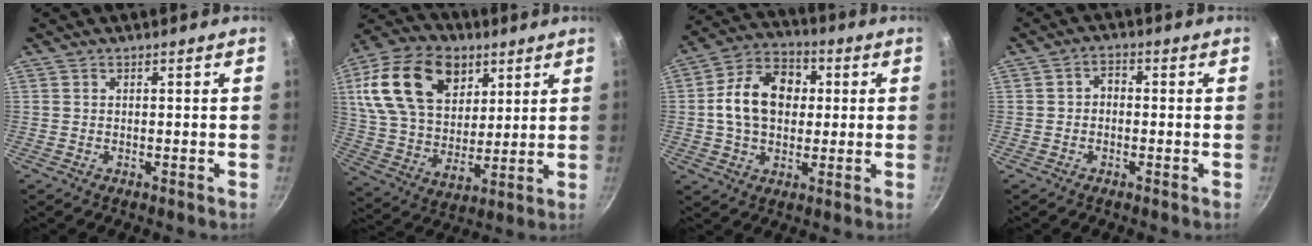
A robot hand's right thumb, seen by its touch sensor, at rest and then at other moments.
{"total": 22.6, "force": [9.0, 15.0, 14.3], "torque": [-0.236, -0.016, 0.161]}
{"total": 14.2, "force": [1.3, 10.4, 9.6], "torque": [-0.130, 0.022, 0.007]}
{"total": 2.6, "force": [-0.5, 2.0, 1.6], "torque": [-0.020, 0.013, -0.012]}